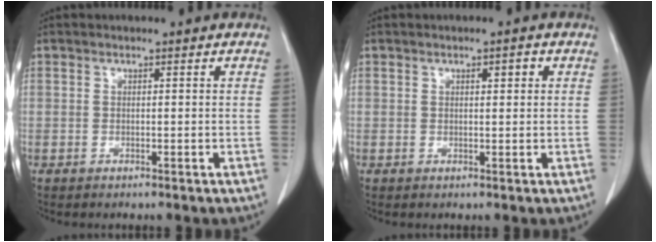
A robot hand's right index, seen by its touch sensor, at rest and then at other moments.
{"total": 1.4, "force": [0.5, 0.4, 1.2], "torque": [-0.018, 0.002, 0.007]}